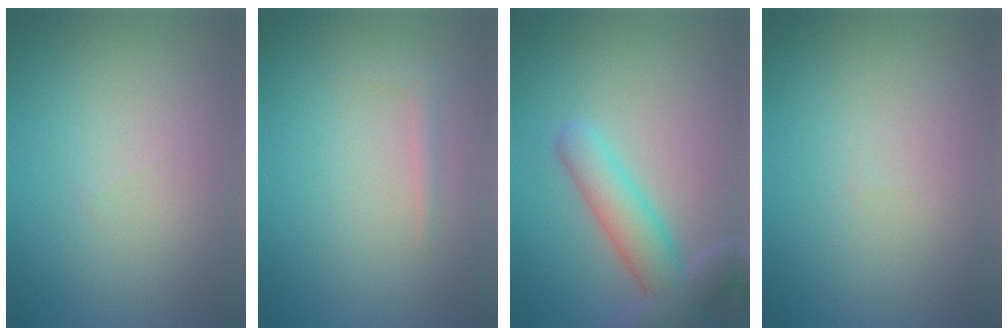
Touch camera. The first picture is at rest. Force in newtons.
{"total": 0.8, "press": 0.8, "slide": 0.0}
{"total": 5.5, "press": 5.5, "slide": 0.4}
{"total": 0.0}